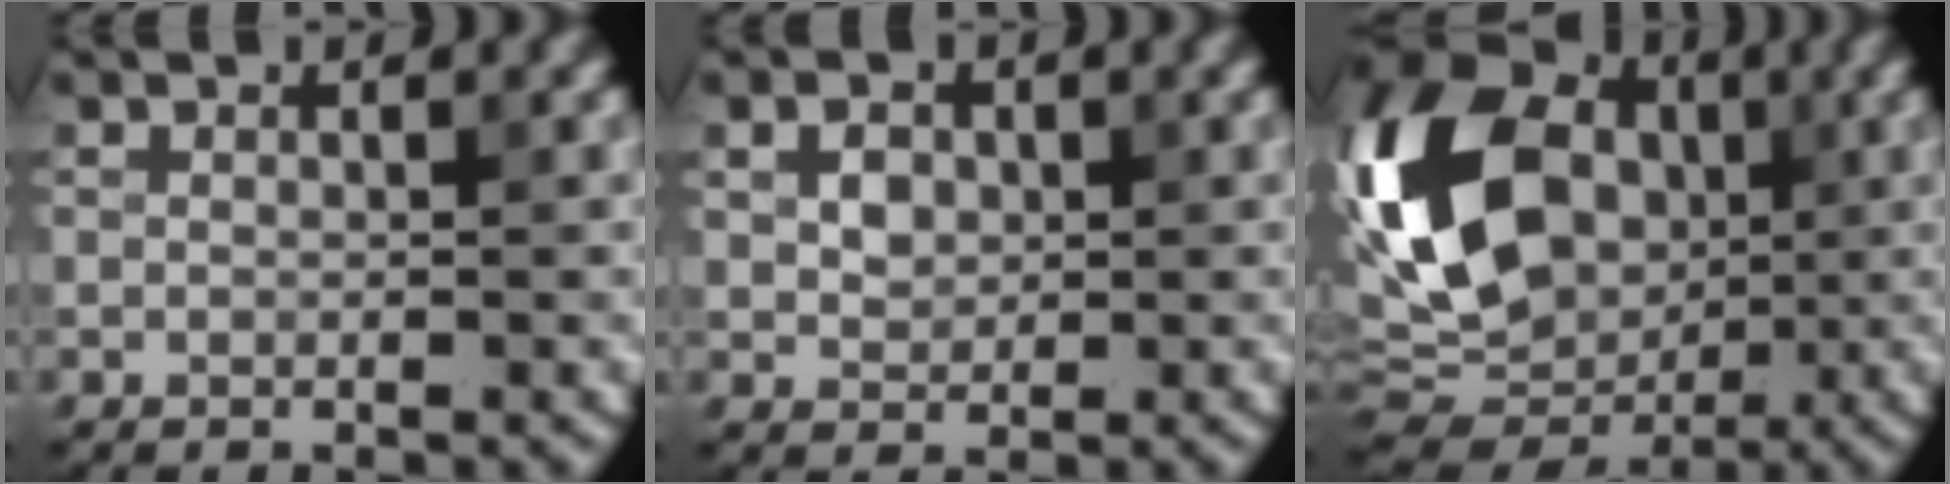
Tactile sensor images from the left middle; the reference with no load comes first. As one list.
[{"total": 2.0, "force": [0.6, 1.6, 1.2], "torque": [-0.023, 0.002, 0.011]}, {"total": 16.4, "force": [1.7, 12.4, 10.6], "torque": [-0.210, 0.017, 0.027]}]